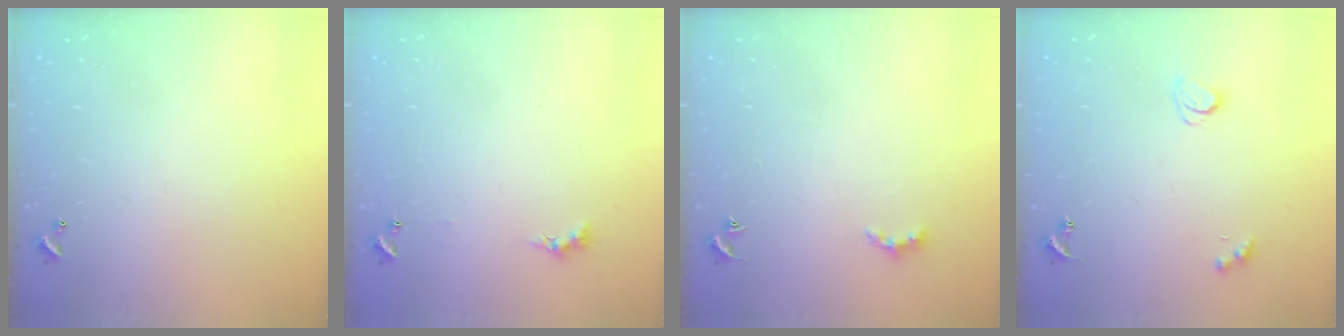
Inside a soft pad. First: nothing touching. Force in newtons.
{"total": 0.0}
{"total": 2.2, "press": 2.2, "slide": 0.4}
{"total": 2.2, "press": 2.1, "slide": 0.7}